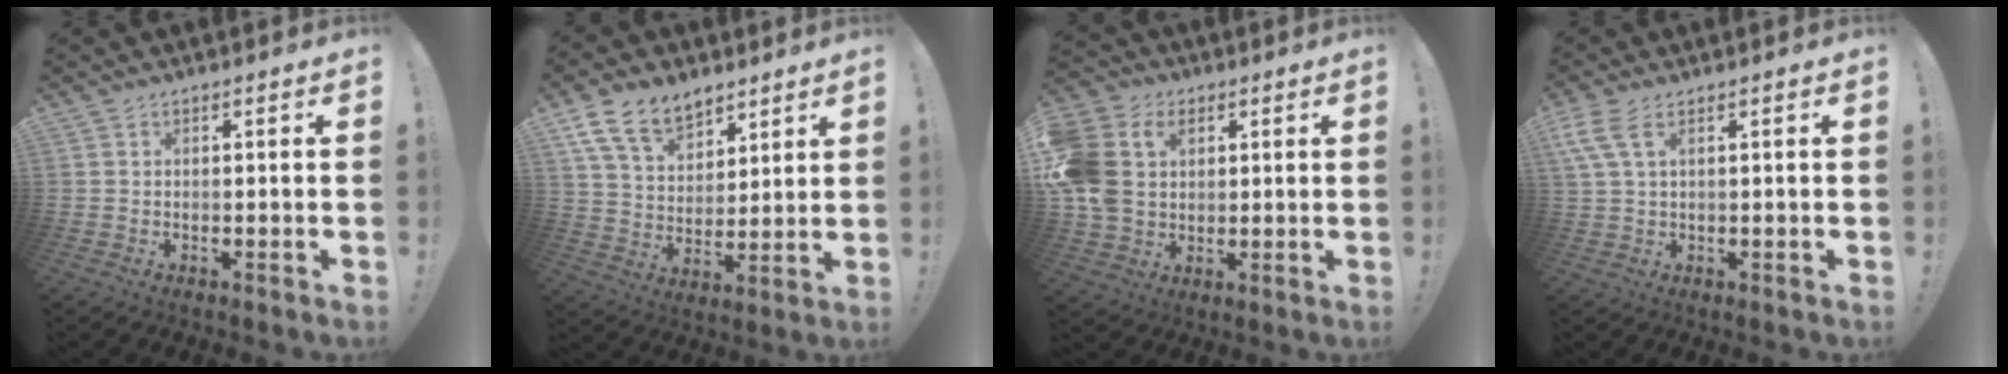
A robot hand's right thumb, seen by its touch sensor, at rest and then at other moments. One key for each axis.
{"total": 14.3, "fx": 9.5, "fy": 8.4, "fz": 6.5, "tx": -0.121, "ty": -0.048, "tz": 0.182}
{"total": 15.2, "fx": 3.7, "fy": 12.1, "fz": 8.4, "tx": -0.191, "ty": -0.013, "tz": 0.073}
{"total": 6.4, "fx": 3.1, "fy": 2.5, "fz": 5.0, "tx": -0.108, "ty": -0.004, "tz": 0.061}